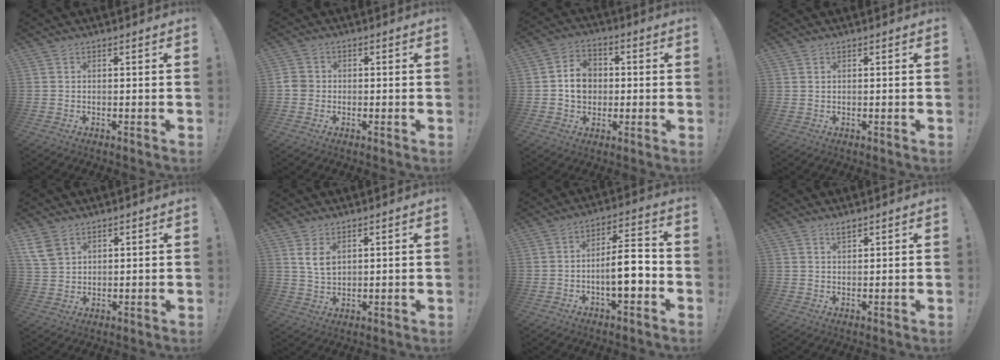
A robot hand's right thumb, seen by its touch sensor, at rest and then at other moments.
{"total": 3.3, "force": [-0.7, 3.0, 1.2], "torque": [-0.021, 0.006, -0.015]}
{"total": 9.4, "force": [0.3, 8.2, 4.6], "torque": [-0.045, 0.011, 0.010]}
{"total": 0.6, "force": [0.5, 0.2, 0.3], "torque": [-0.008, 0.000, 0.010]}
{"total": 6.4, "force": [3.7, 3.9, 3.3], "torque": [-0.071, -0.011, 0.075]}
{"total": 5.5, "force": [2.7, 3.0, 3.7], "torque": [-0.057, -0.012, 0.050]}
{"total": 10.7, "force": [-2.7, 3.3, 9.8], "torque": [-0.148, 0.013, -0.051]}
{"total": 2.1, "force": [1.7, 0.7, 1.0], "torque": [-0.012, -0.006, 0.028]}